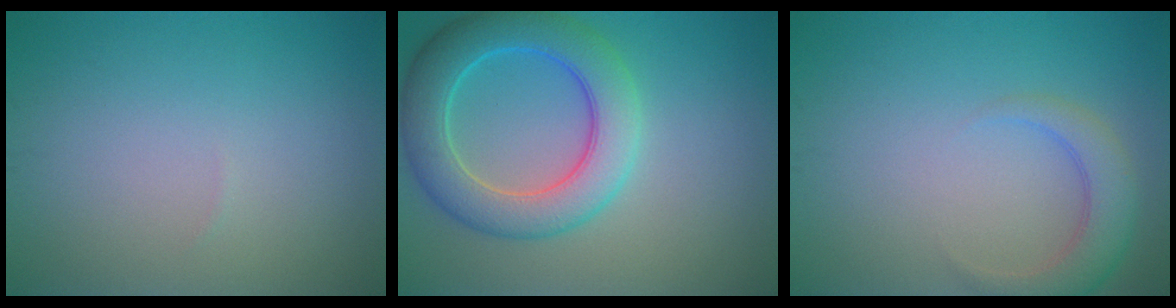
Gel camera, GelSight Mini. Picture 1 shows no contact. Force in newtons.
{"total": 7.2, "press": 7.2, "slide": 0.2}
{"total": 3.3, "press": 3.2, "slide": 0.4}